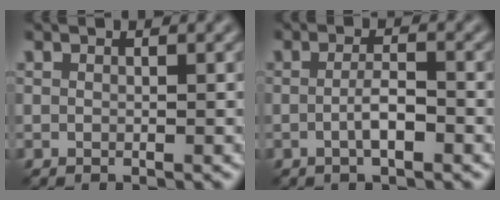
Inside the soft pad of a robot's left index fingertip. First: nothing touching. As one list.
[{"total": 2.4, "force": [-0.7, 0.6, 2.2], "torque": [-0.040, 0.002, -0.016]}]